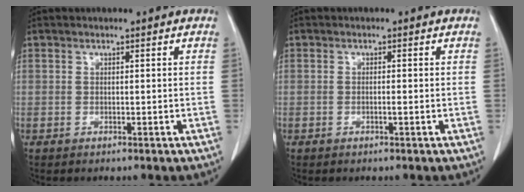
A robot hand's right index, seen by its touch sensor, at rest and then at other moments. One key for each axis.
{"total": 0.7, "fx": -0.3, "fy": 0.0, "fz": 0.7, "tx": -0.014, "ty": 0.001, "tz": -0.004}